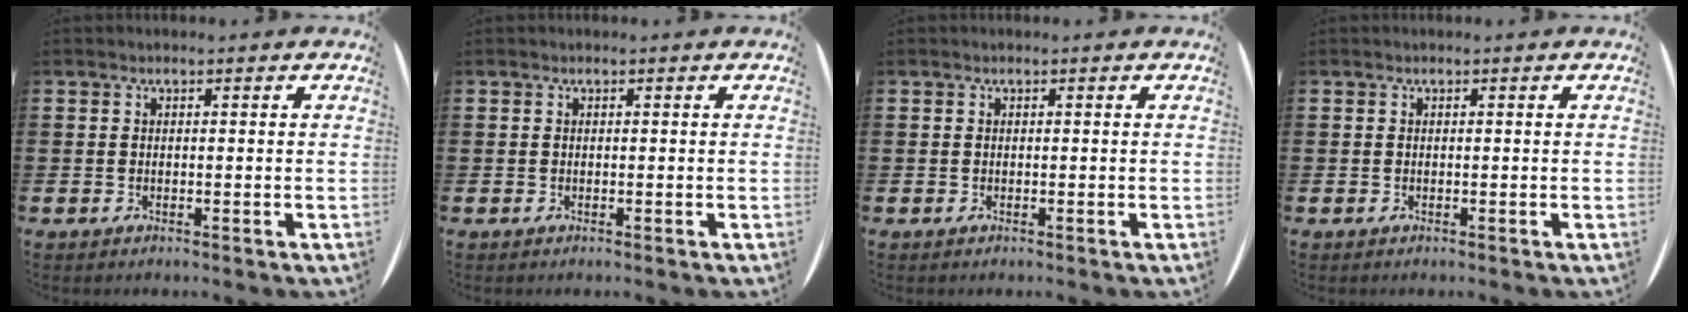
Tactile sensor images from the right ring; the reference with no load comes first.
{"total": 0.0}
{"total": 0.0}
{"total": 0.0}